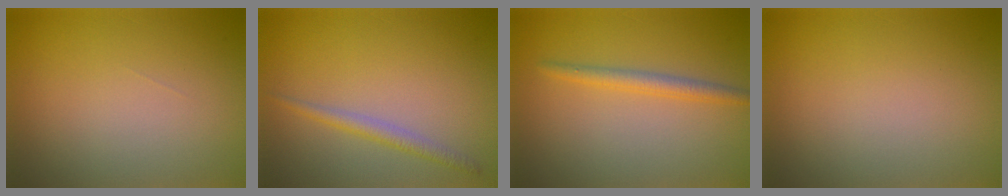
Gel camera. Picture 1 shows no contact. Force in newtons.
{"total": 1.8, "press": 1.8, "slide": 0.1}
{"total": 2.1, "press": 2.0, "slide": 0.2}
{"total": 0.0}